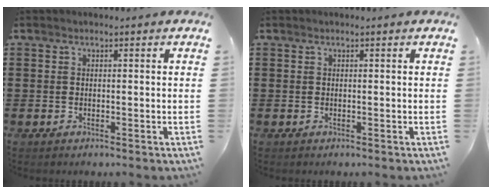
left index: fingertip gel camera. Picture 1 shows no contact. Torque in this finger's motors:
{"motor_torque": [-0.05, -0.03, -0.01, 0.00]}